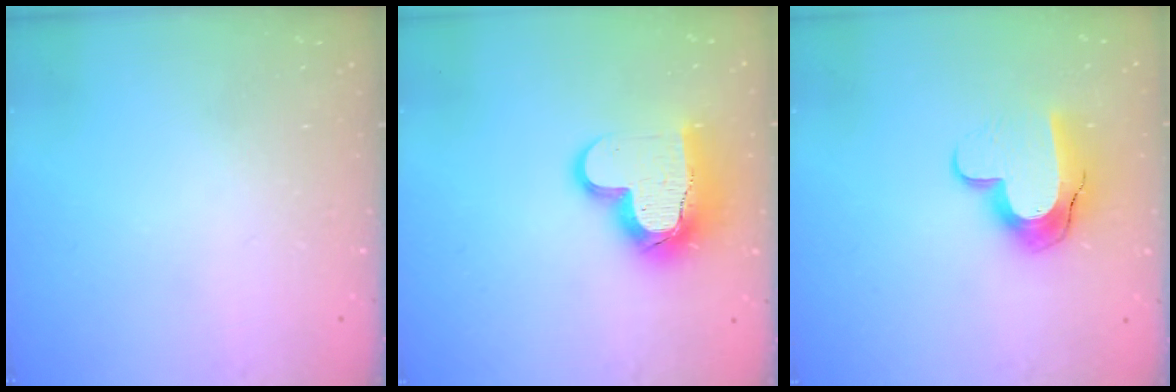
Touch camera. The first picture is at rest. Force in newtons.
{"total": 15.5, "press": 15.4, "slide": 1.8}
{"total": 12.7, "press": 12.7, "slide": 0.9}